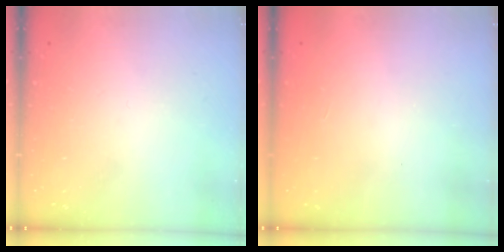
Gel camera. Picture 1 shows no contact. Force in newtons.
{"total": 1.2, "press": 1.1, "slide": 0.5}